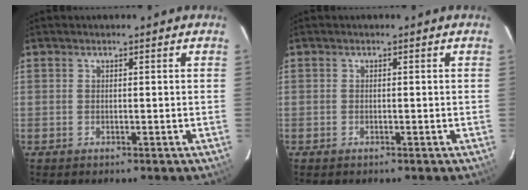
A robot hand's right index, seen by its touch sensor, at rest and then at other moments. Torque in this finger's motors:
{"motor_torque": [-0.08, -0.04, -0.08, 0.00]}